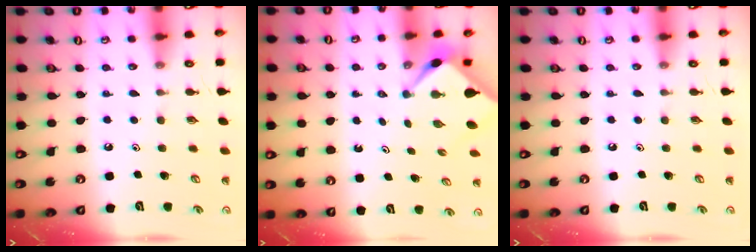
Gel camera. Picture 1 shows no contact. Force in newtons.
{"total": 2.7, "press": 2.7, "slide": 0.3}
{"total": 0.0}